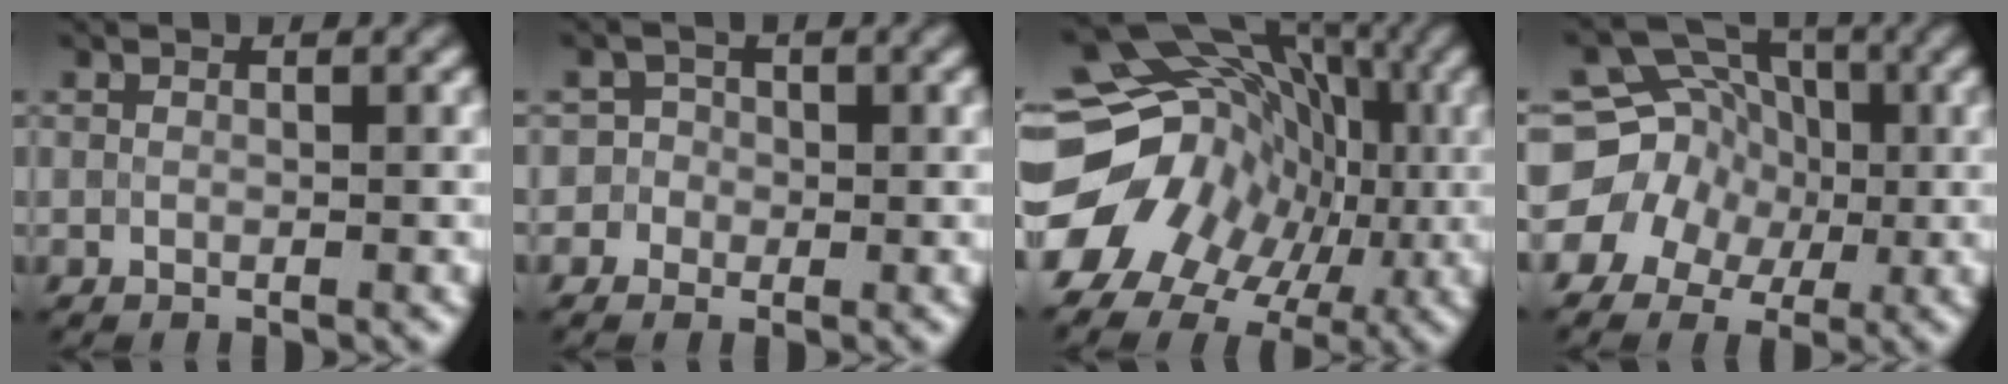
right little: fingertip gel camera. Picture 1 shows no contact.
{"total": 2.2, "force": [-0.9, 2.1, 0.1], "torque": [0.025, 0.011, -0.023]}
{"total": 16.8, "force": [-2.7, 13.7, 9.3], "torque": [-0.174, -0.004, -0.047]}
{"total": 10.1, "force": [-1.6, 9.2, 3.7], "torque": [-0.074, 0.020, -0.059]}